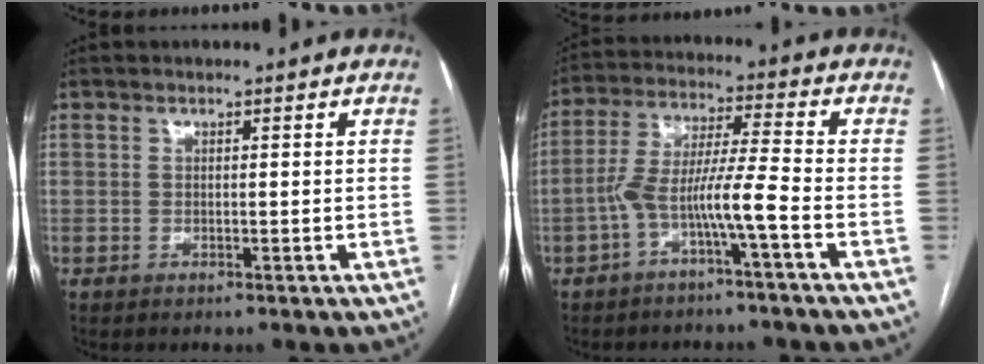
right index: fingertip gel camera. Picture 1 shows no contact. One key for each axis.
{"total": 8.2, "fx": -3.6, "fy": -0.6, "fz": 7.3, "tx": -0.144, "ty": 0.027, "tz": -0.067}